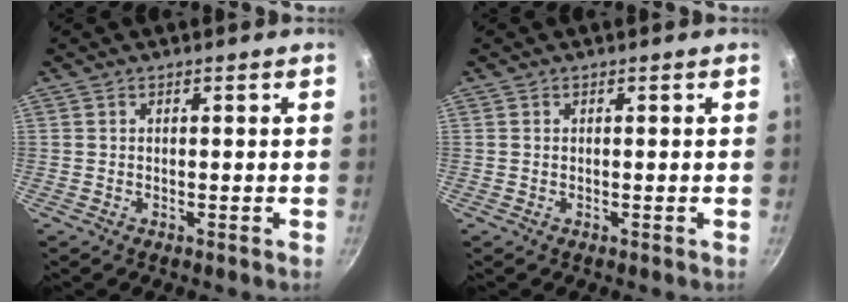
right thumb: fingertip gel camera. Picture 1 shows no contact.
{"total": 0.0}